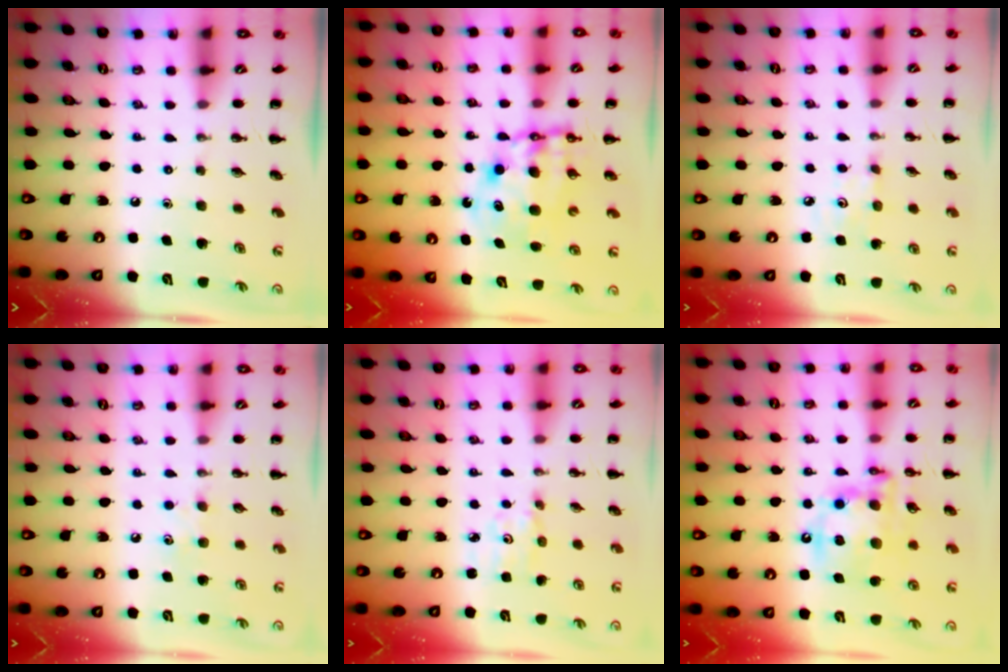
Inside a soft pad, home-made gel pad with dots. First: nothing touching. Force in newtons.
{"total": 9.6, "press": 9.2, "slide": 2.8}
{"total": 3.8, "press": 3.6, "slide": 1.1}
{"total": 6.1, "press": 5.9, "slide": 1.6}
{"total": 2.0, "press": 2.0, "slide": 0.2}
{"total": 15.7, "press": 15.2, "slide": 3.9}